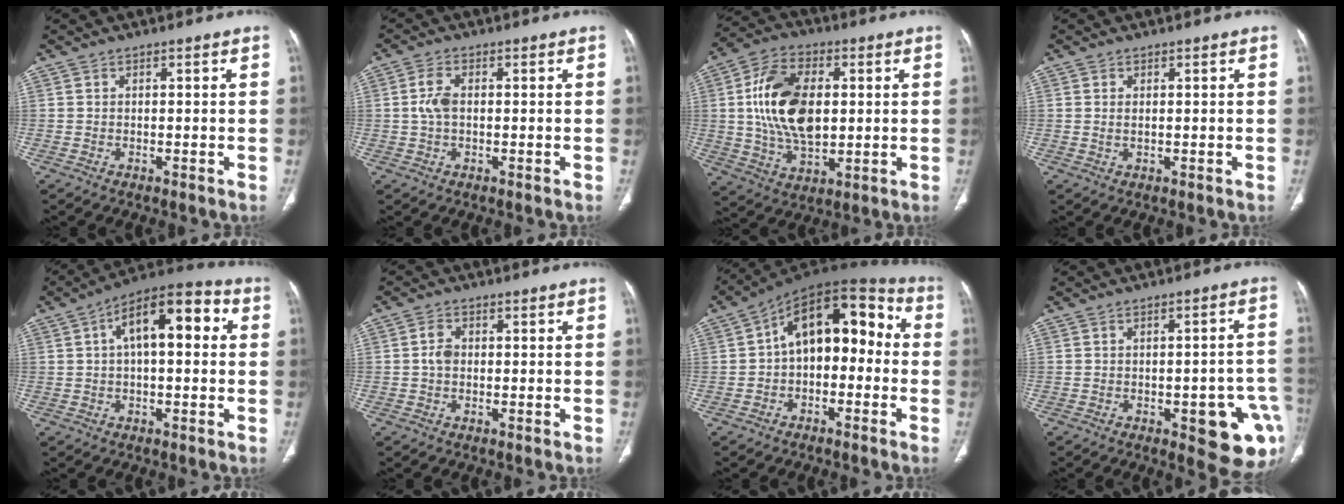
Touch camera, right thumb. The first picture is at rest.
{"total": 3.6, "force": [0.1, 1.9, 3.1], "torque": [-0.073, 0.005, -0.002]}
{"total": 16.8, "force": [2.0, 10.0, 13.3], "torque": [-0.233, 0.001, 0.038]}
{"total": 1.0, "force": [0.2, 0.4, 0.9], "torque": [-0.023, 0.000, 0.008]}
{"total": 13.7, "force": [3.0, 6.3, 11.8], "torque": [-0.167, 0.036, 0.038]}
{"total": 2.5, "force": [-0.1, 1.7, 1.8], "torque": [-0.034, 0.005, -0.006]}
{"total": 14.9, "force": [0.0, 9.2, 11.7], "torque": [-0.127, 0.054, -0.015]}
{"total": 12.7, "force": [-4.5, 4.7, 10.9], "torque": [-0.097, 0.020, -0.041]}